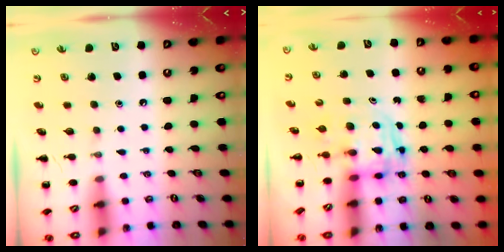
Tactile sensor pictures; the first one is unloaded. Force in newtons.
{"total": 2.7, "press": 2.7, "slide": 0.2}